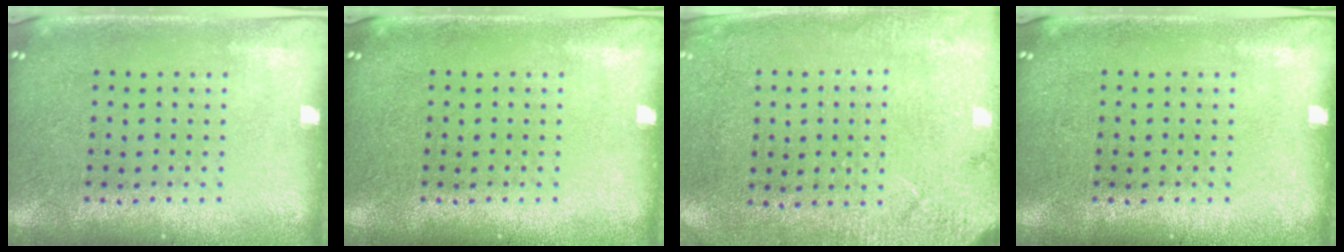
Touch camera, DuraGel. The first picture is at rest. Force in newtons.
{"total": 0.0}
{"total": 2.6, "press": 2.3, "slide": 1.2}
{"total": 0.0}